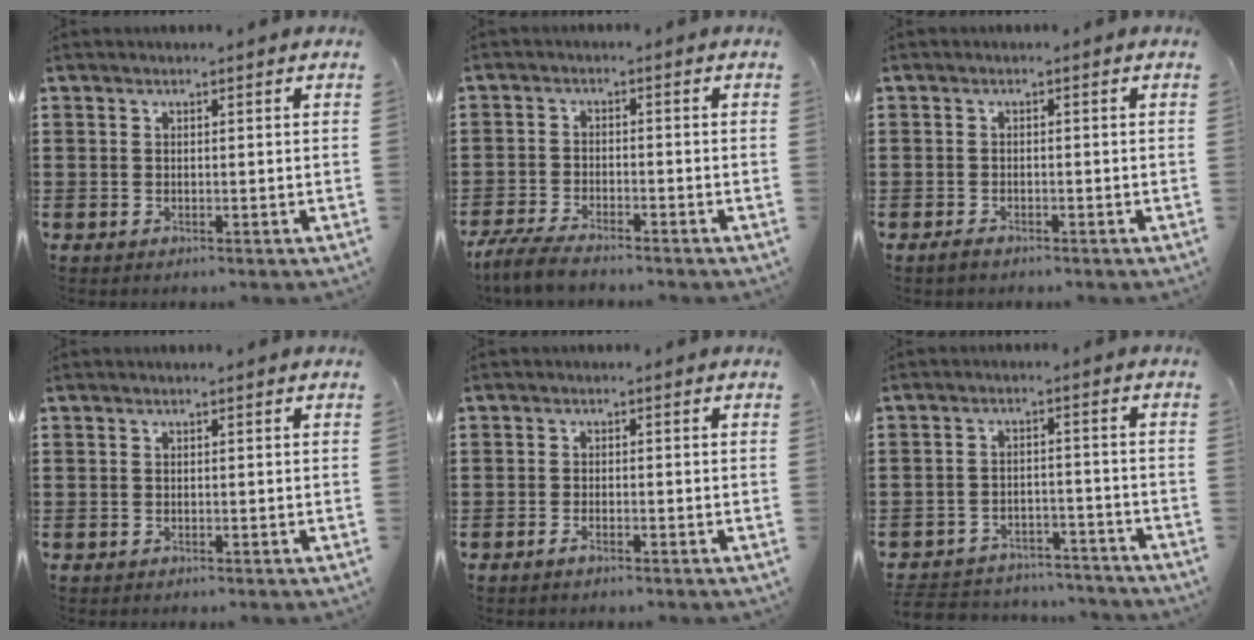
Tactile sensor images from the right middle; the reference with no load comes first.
{"total": 4.2, "force": [-3.9, 0.4, 1.6], "torque": [-0.048, -0.009, -0.081]}
{"total": 1.0, "force": [-0.7, 0.5, 0.5], "torque": [-0.011, -0.002, -0.014]}
{"total": 0.0}
{"total": 1.3, "force": [-0.9, 0.2, 0.9], "torque": [-0.025, -0.006, -0.019]}
{"total": 4.3, "force": [-4.2, 0.7, 0.2], "torque": [-0.006, 0.008, -0.089]}